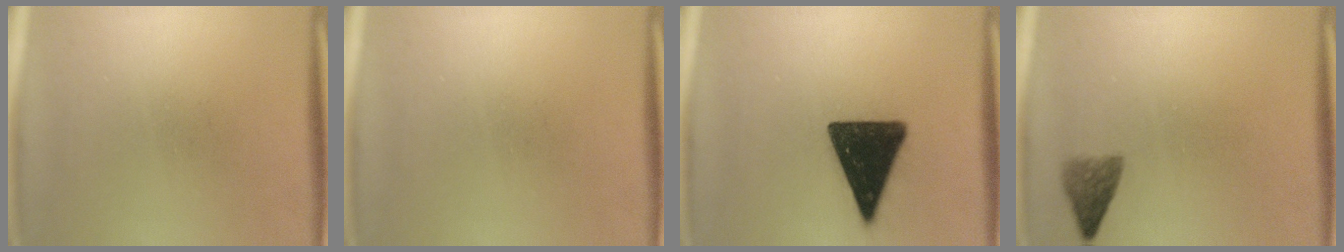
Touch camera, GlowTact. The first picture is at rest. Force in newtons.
{"total": 0.0}
{"total": 16.1}
{"total": 2.6}